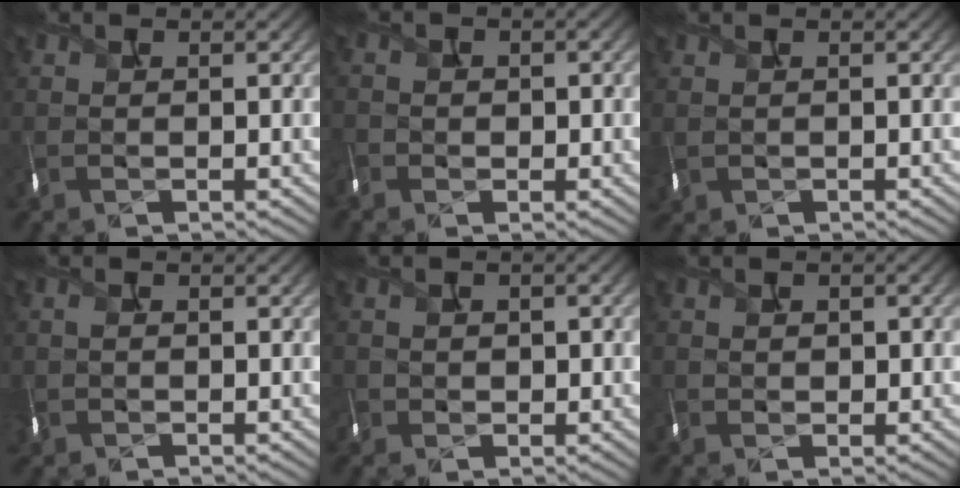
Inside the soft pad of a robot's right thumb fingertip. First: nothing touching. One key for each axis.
{"total": 2.0, "fx": -1.3, "fy": 1.5, "fz": 0.3, "tx": -0.008, "ty": -0.012, "tz": -0.022}
{"total": 0.5, "fx": 0.2, "fy": 0.3, "fz": 0.4, "tx": -0.017, "ty": 0.001, "tz": 0.007}
{"total": 0.8, "fx": -0.3, "fy": 0.6, "fz": 0.3, "tx": -0.014, "ty": -0.002, "tz": -0.006}
{"total": 1.7, "fx": -0.3, "fy": 1.6, "fz": 0.4, "tx": -0.013, "ty": -0.006, "tz": -0.002}
{"total": 1.3, "fx": -0.1, "fy": 1.2, "fz": 0.6, "tx": -0.012, "ty": -0.004, "tz": 0.004}